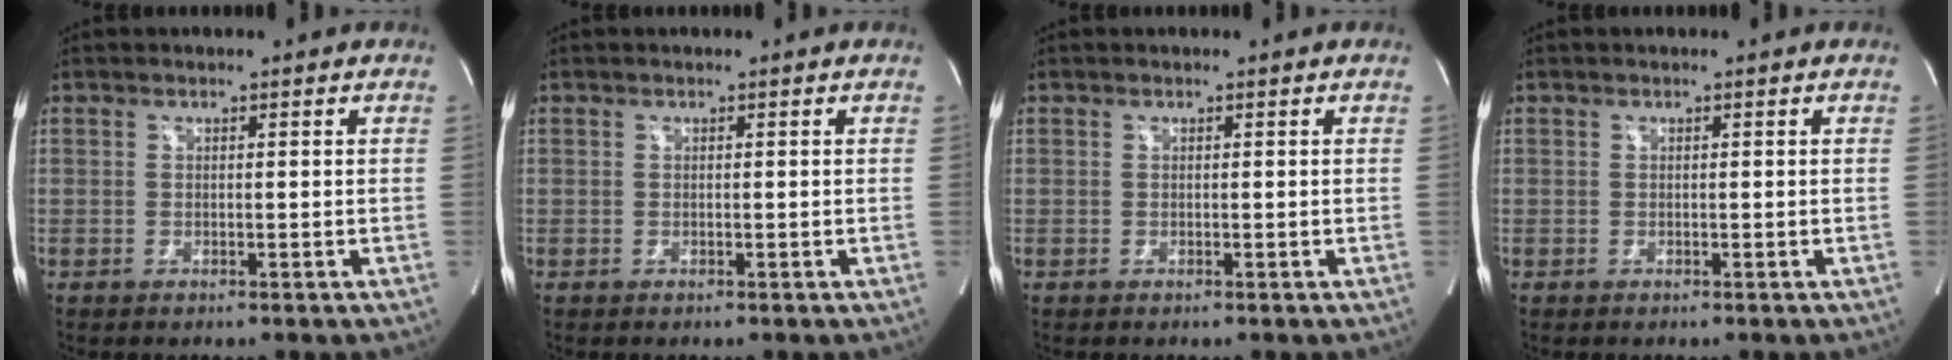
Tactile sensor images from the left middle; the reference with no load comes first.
{"total": 0.0}
{"total": 0.0}
{"total": 0.0}